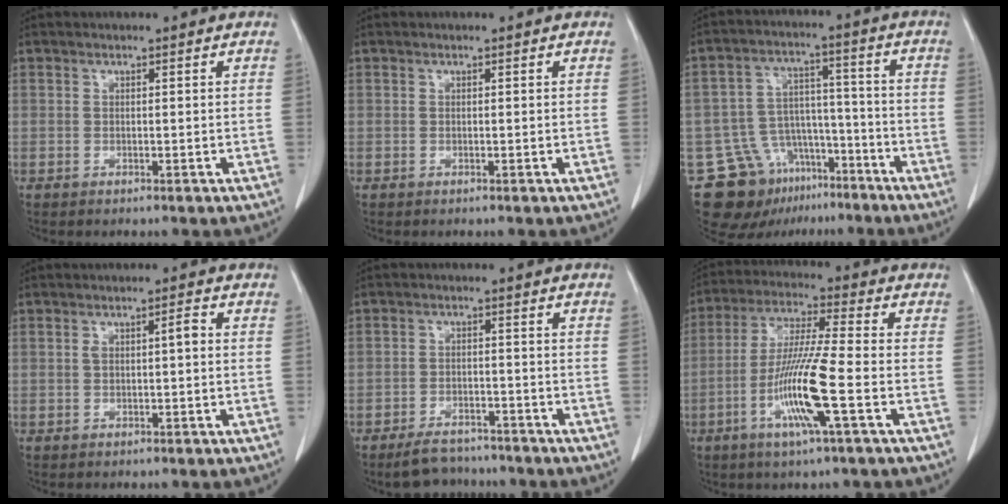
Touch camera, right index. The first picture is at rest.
{"total": 0.0}
{"total": 13.3, "force": [-8.7, 8.9, 4.5], "torque": [-0.075, 0.052, -0.129]}
{"total": 2.6, "force": [0.3, 0.6, 2.5], "torque": [-0.046, 0.014, 0.008]}
{"total": 5.9, "force": [-5.2, 2.4, 1.5], "torque": [-0.023, -0.002, -0.080]}
{"total": 12.0, "force": [-3.9, -0.3, 11.3], "torque": [-0.226, -0.011, -0.079]}